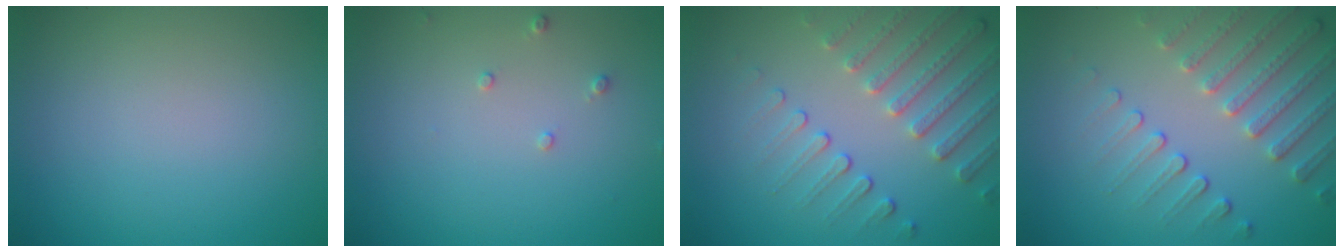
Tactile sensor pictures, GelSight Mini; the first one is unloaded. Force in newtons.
{"total": 0.8, "press": 0.8, "slide": 0.2}
{"total": 4.7, "press": 3.7, "slide": 3.0}
{"total": 4.7, "press": 3.7, "slide": 3.0}